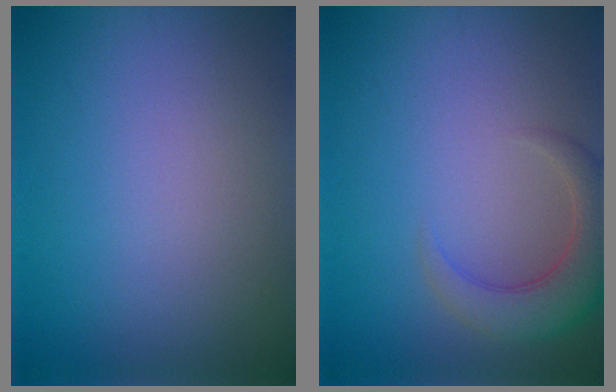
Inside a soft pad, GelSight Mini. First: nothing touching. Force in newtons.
{"total": 4.5, "press": 4.5, "slide": 0.5}